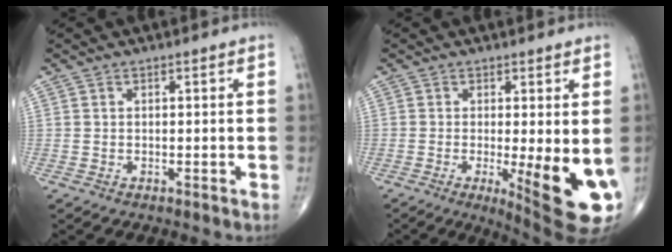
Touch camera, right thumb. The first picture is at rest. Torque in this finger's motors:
{"motor_torque": [0.16, 0.93, 0.58, 0.17, 0.32]}